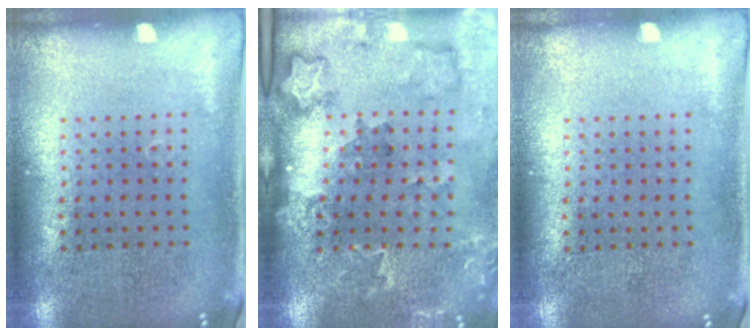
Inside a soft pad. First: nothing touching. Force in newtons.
{"total": 2.0, "press": 1.9, "slide": 0.4}
{"total": 0.0}